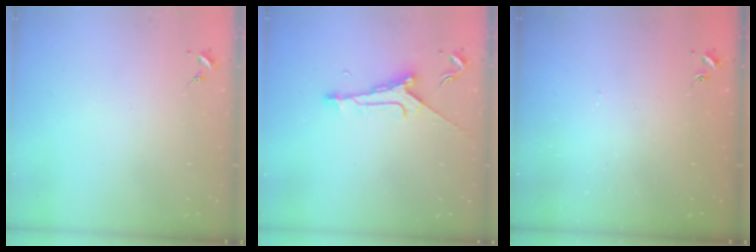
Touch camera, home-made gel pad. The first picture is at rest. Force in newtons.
{"total": 9.1, "press": 9.1, "slide": 0.7}
{"total": 2.9, "press": 2.9, "slide": 0.2}